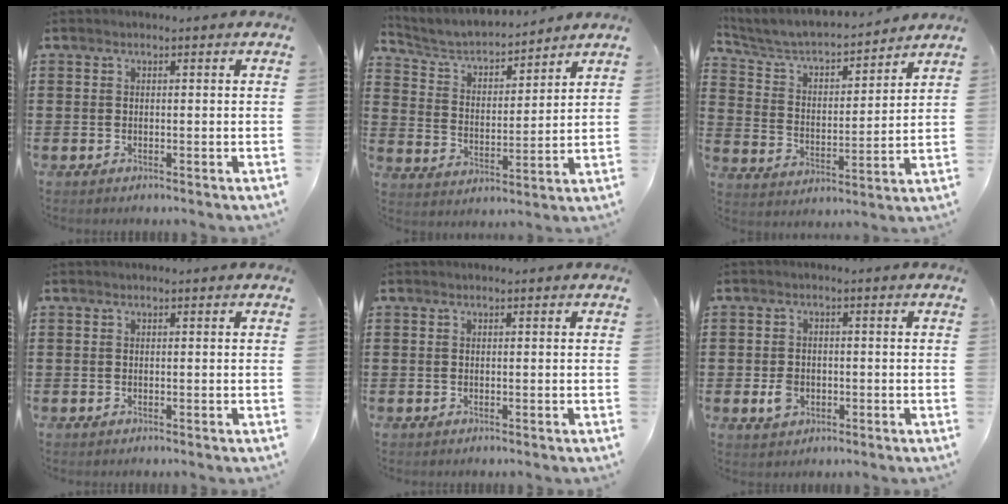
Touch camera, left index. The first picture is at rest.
{"total": 5.0, "force": [4.6, 1.2, 1.5], "torque": [-0.053, -0.031, 0.074]}
{"total": 5.1, "force": [4.6, 1.2, 1.8], "torque": [-0.057, -0.033, 0.071]}
{"total": 0.0}
{"total": 0.0}
{"total": 3.2, "force": [-0.8, 2.4, 1.9], "torque": [-0.045, 0.001, -0.016]}